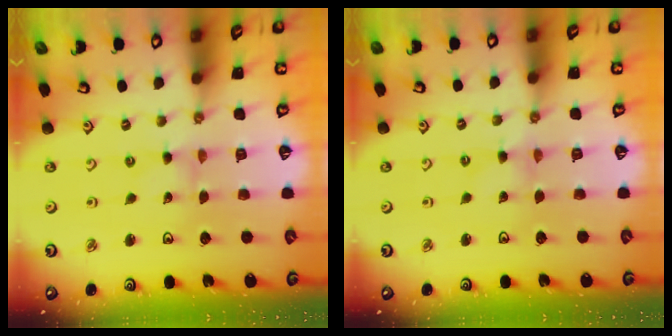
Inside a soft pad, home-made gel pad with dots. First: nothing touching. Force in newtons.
{"total": 0.0}